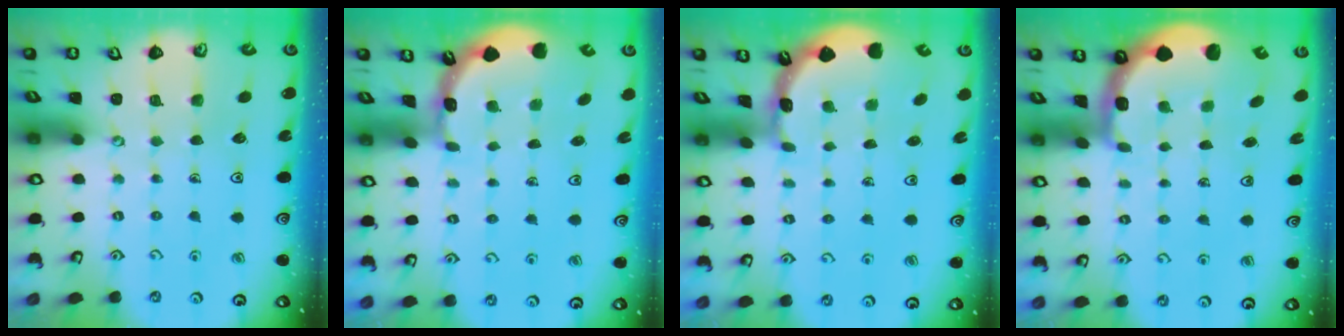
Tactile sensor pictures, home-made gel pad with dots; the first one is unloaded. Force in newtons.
{"total": 1.6, "press": 1.6, "slide": 0.1}
{"total": 1.8, "press": 1.8, "slide": 0.1}
{"total": 2.2, "press": 2.0, "slide": 0.8}